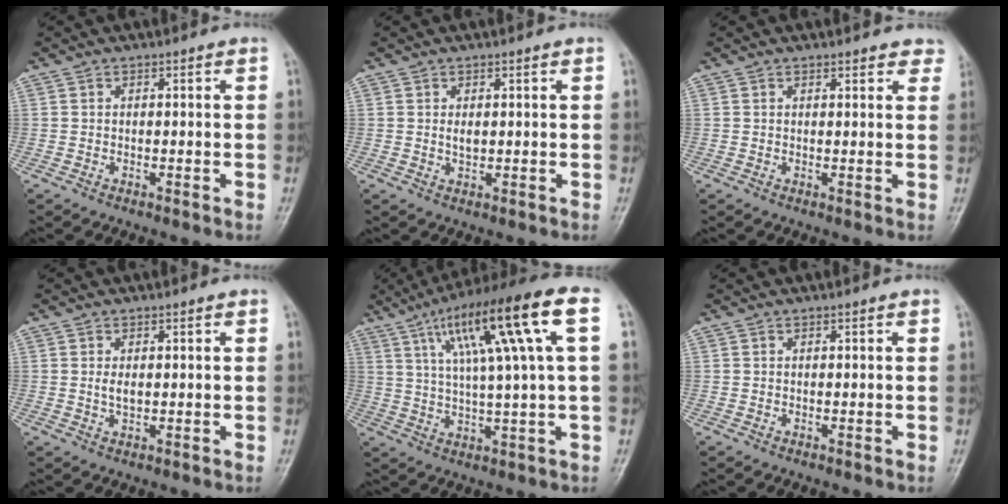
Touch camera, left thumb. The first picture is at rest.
{"total": 1.8, "force": [0.5, 0.9, 1.5], "torque": [-0.021, -0.004, 0.010]}
{"total": 4.0, "force": [3.4, 1.5, 1.5], "torque": [0.013, -0.008, 0.027]}
{"total": 2.1, "force": [0.4, 1.0, 1.8], "torque": [-0.030, -0.003, 0.010]}
{"total": 18.3, "force": [6.3, 1.9, 17.1], "torque": [-0.283, 0.013, 0.099]}
{"total": 0.0}